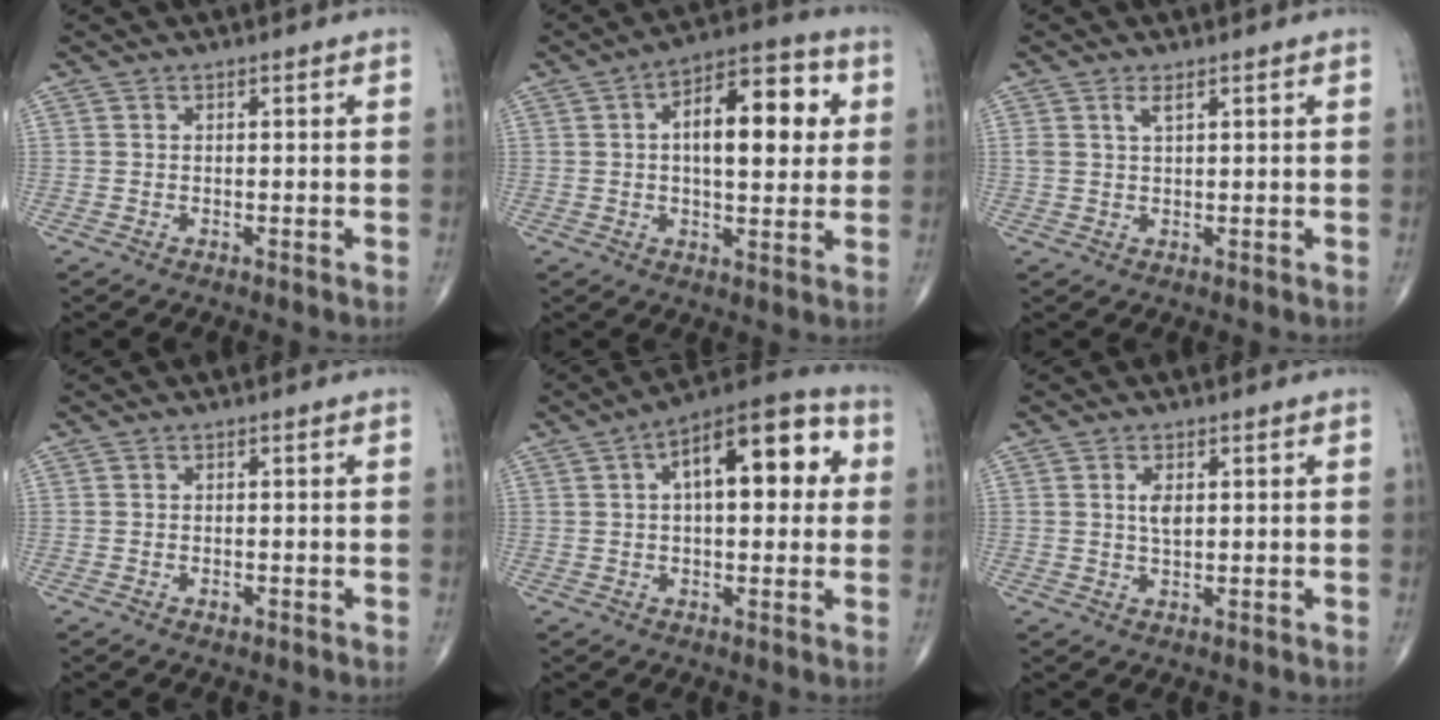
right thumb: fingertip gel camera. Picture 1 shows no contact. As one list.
[{"total": 15.1, "force": [2.8, 6.9, 13.1], "torque": [-0.167, 0.015, 0.035]}, {"total": 1.8, "force": [1.1, 0.5, 1.3], "torque": [-0.030, -0.002, 0.025]}, {"total": 0.9, "force": [-0.4, 0.5, 0.6], "torque": [-0.010, -0.001, -0.005]}, {"total": 16.3, "force": [3.8, 7.4, 14.0], "torque": [-0.172, 0.030, 0.047]}, {"total": 2.7, "force": [0.7, 1.3, 2.3], "torque": [-0.042, -0.005, 0.013]}]